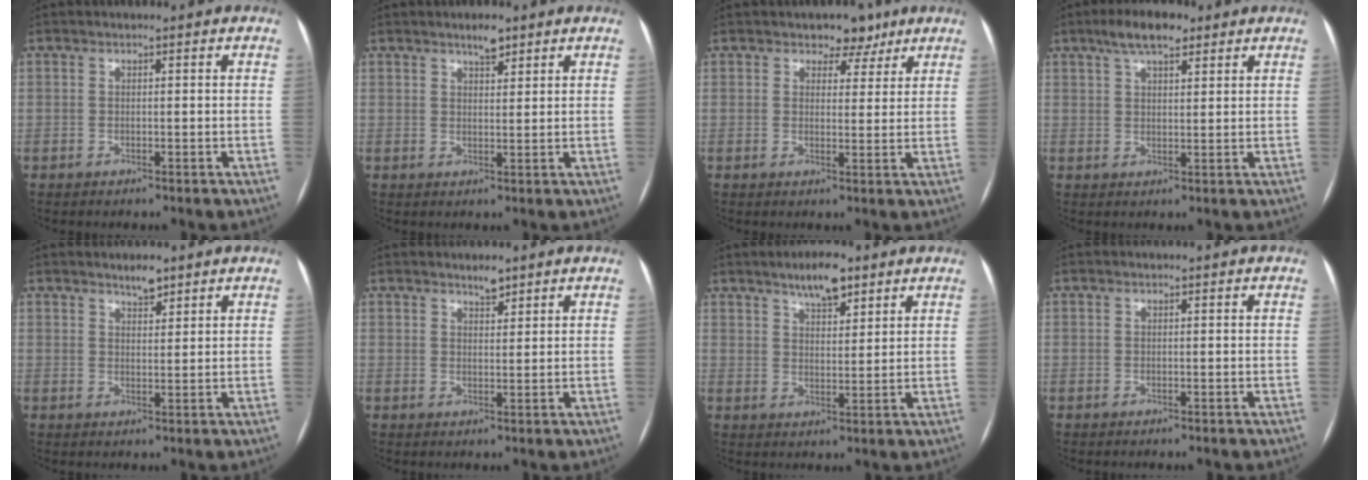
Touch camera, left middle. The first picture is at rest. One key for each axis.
{"total": 2.6, "fx": 2.0, "fy": 0.7, "fz": 1.5, "tx": -0.027, "ty": 0.002, "tz": 0.033}
{"total": 4.3, "fx": 3.0, "fy": 2.7, "fz": 1.4, "tx": -0.006, "ty": 0.002, "tz": 0.040}
{"total": 6.5, "fx": 4.3, "fy": 2.2, "fz": 4.3, "tx": -0.080, "ty": 0.017, "tz": 0.074}
{"total": 2.6, "fx": 2.1, "fy": 0.7, "fz": 1.2, "tx": -0.022, "ty": 0.000, "tz": 0.036}
{"total": 2.1, "fx": 1.8, "fy": 0.5, "fz": 0.9, "tx": -0.016, "ty": 0.000, "tz": 0.031}
{"total": 6.2, "fx": 4.4, "fy": 1.9, "fz": 3.9, "tx": -0.065, "ty": 0.006, "tz": 0.073}
{"total": 0.0}